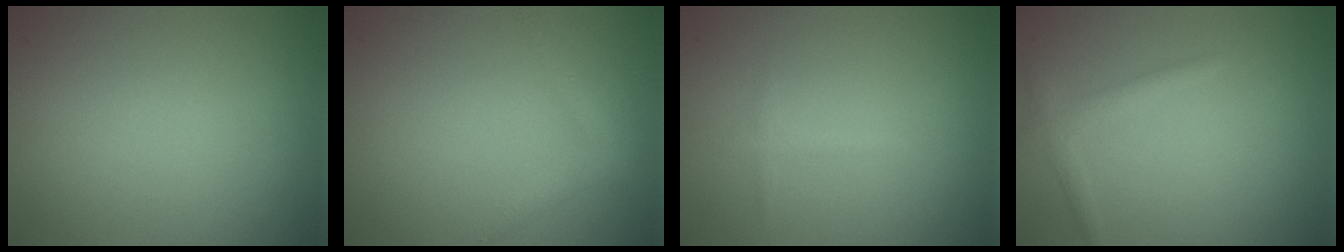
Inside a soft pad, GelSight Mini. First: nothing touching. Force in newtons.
{"total": 1.9, "press": 1.9, "slide": 0.2}
{"total": 0.8, "press": 0.8, "slide": 0.1}
{"total": 1.5, "press": 1.5, "slide": 0.1}